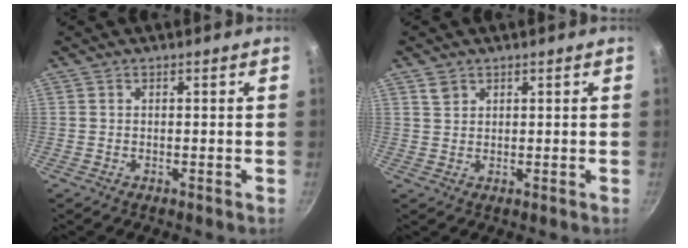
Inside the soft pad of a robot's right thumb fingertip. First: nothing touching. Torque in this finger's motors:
{"motor_torque": [-0.34, 0.27, -0.14, 0.00, -0.01]}